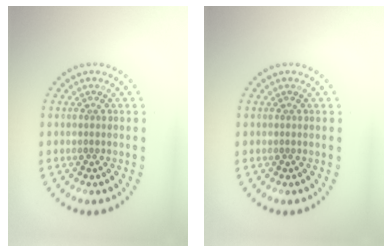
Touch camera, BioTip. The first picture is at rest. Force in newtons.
{"total": 0.0}